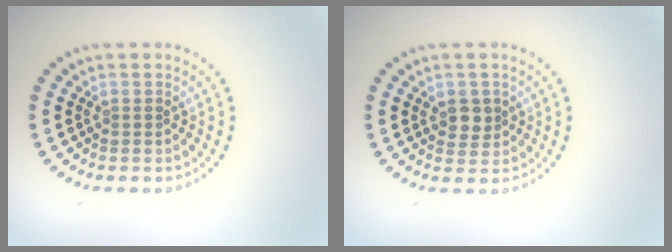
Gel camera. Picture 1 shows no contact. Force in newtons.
{"total": 1.9, "press": 1.7, "slide": 0.7}